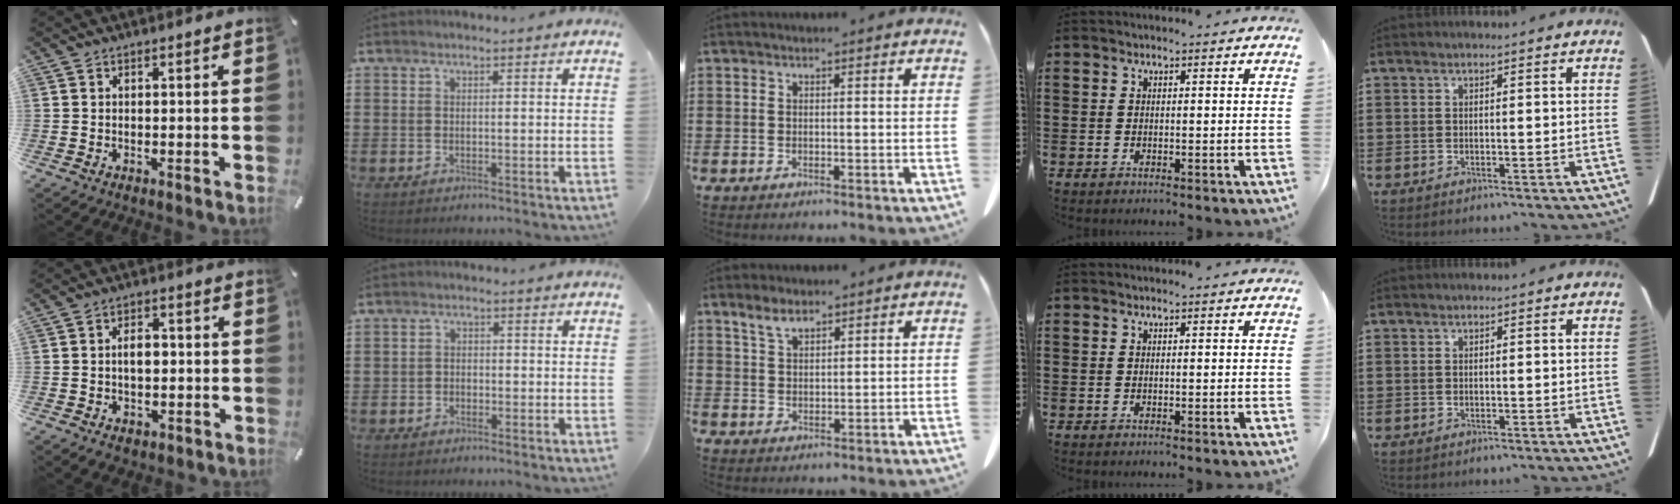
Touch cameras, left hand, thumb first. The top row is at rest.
{"thumb": {"total": 5.9, "force": [-0.6, 4.2, 4.1], "torque": [-0.053, 0.003, -0.014]}, "index": {"total": 1.4, "force": [-1.0, 0.9, 0.1], "torque": [-0.007, 0.003, -0.023]}, "middle": {"total": 3.4, "force": [2.4, 1.5, 1.8], "torque": [-0.042, 0.004, 0.045]}}